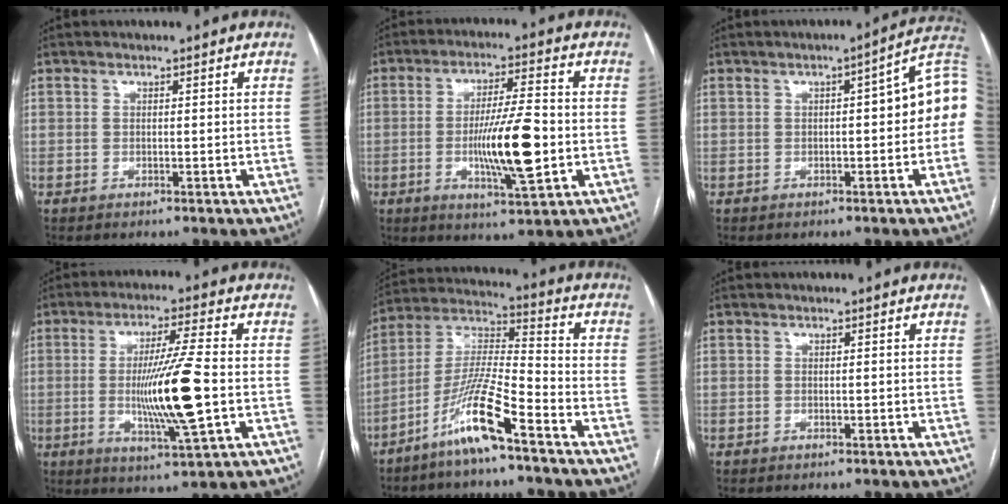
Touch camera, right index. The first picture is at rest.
{"total": 11.7, "force": [-2.0, 1.2, 11.5], "torque": [-0.198, -0.009, -0.035]}
{"total": 8.9, "force": [0.3, 1.7, 8.7], "torque": [-0.107, 0.033, -0.002]}
{"total": 12.7, "force": [-1.4, -0.2, 12.6], "torque": [-0.231, -0.015, -0.027]}
{"total": 12.0, "force": [-7.3, 0.4, 9.4], "torque": [-0.192, -0.011, -0.149]}
{"total": 0.0}